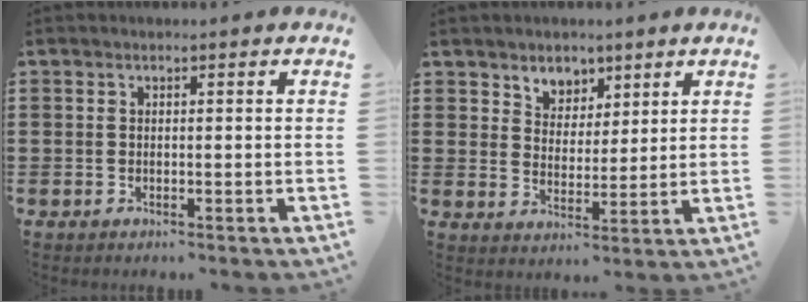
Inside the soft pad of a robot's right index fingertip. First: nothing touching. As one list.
[{"total": 4.3, "force": [3.3, 2.7, 0.2], "torque": [-0.023, 0.004, 0.062]}]